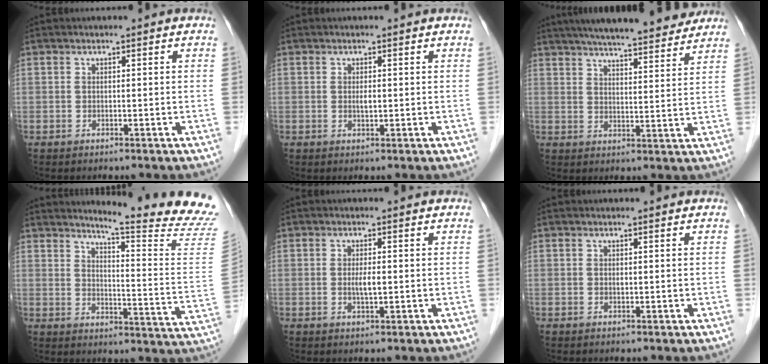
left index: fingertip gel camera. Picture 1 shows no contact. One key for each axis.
{"total": 1.2, "fx": 0.1, "fy": 0.5, "fz": 1.1, "tx": -0.016, "ty": -0.002, "tz": 0.002}
{"total": 19.2, "fx": 16.8, "fy": 2.8, "fz": 8.8, "tx": -0.133, "ty": 0.024, "tz": 0.234}
{"total": 19.2, "fx": 17.8, "fy": -1.9, "fz": 6.8, "tx": -0.098, "ty": -0.135, "tz": 0.207}
{"total": 2.1, "fx": 0.0, "fy": 0.6, "fz": 2.1, "tx": -0.036, "ty": -0.003, "tz": 0.002}
{"total": 0.6, "fx": 0.3, "fy": 0.3, "fz": 0.4, "tx": -0.005, "ty": 0.000, "tz": 0.005}